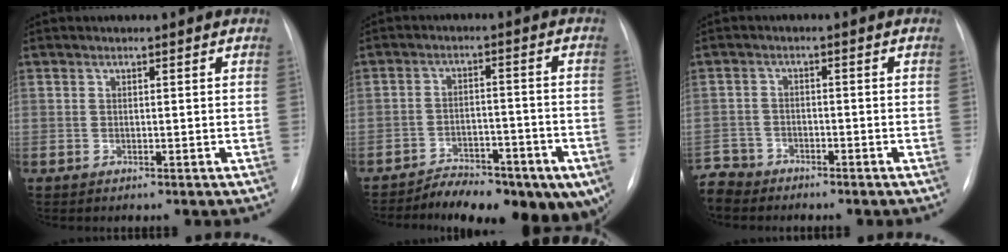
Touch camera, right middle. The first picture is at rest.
{"total": 15.6, "force": [-11.6, 5.5, 8.8], "torque": [-0.088, 0.018, -0.158]}
{"total": 5.1, "force": [-4.7, 1.9, -0.3], "torque": [0.010, -0.007, -0.095]}